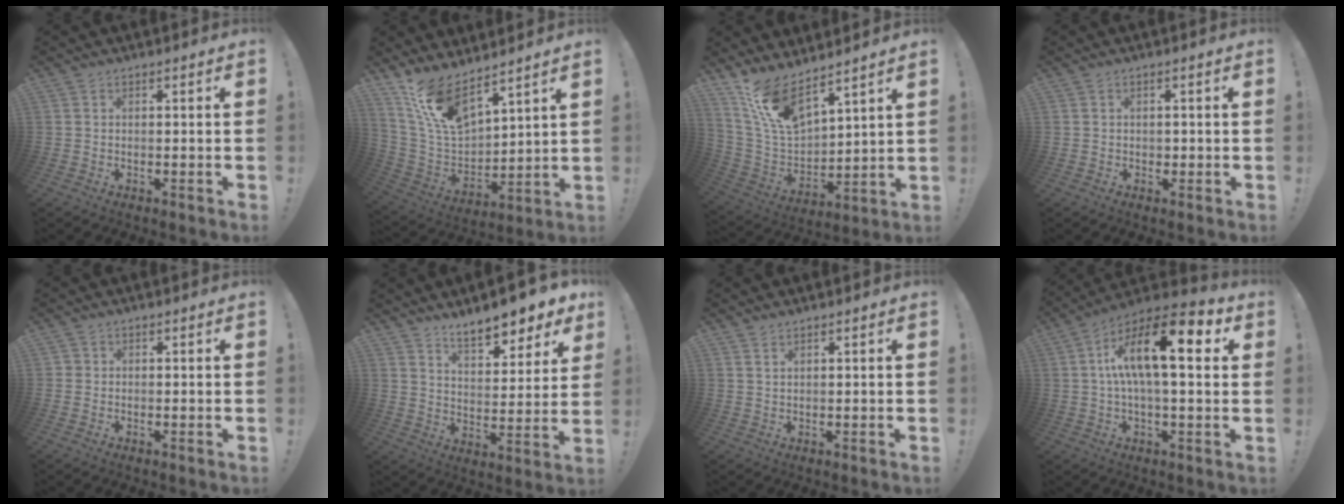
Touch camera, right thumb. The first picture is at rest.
{"total": 14.6, "force": [11.2, 5.4, 7.6], "torque": [-0.155, -0.081, 0.210]}
{"total": 14.0, "force": [10.8, 5.0, 7.4], "torque": [-0.155, -0.078, 0.204]}
{"total": 0.9, "force": [0.0, 0.9, 0.1], "torque": [-0.002, 0.002, -0.001]}
{"total": 0.9, "force": [0.1, 0.9, 0.2], "torque": [-0.007, 0.004, 0.003]}
{"total": 10.8, "force": [8.9, 3.3, 5.2], "torque": [-0.081, -0.067, 0.155]}
{"total": 1.1, "force": [0.9, 0.2, 0.7], "torque": [-0.009, -0.002, 0.016]}
{"total": 17.6, "force": [4.4, 5.9, 16.0], "torque": [-0.275, -0.010, 0.059]}